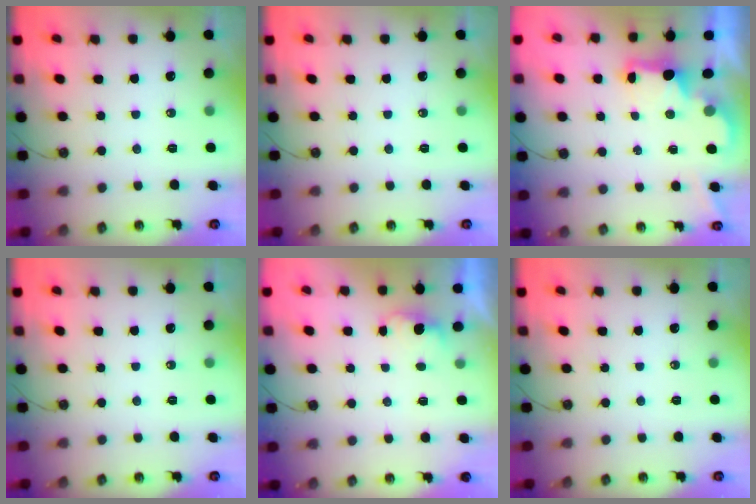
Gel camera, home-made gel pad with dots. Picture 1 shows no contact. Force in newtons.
{"total": 0.0}
{"total": 2.3, "press": 2.1, "slide": 0.8}
{"total": 0.0}
{"total": 1.1, "press": 0.8, "slide": 0.7}
{"total": 0.0}